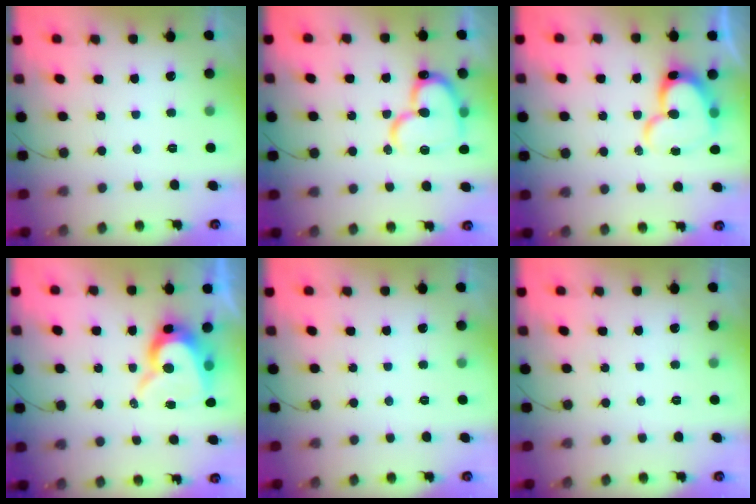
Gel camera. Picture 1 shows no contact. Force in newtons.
{"total": 18.4, "press": 18.3, "slide": 1.8}
{"total": 16.2, "press": 16.1, "slide": 1.4}
{"total": 11.4, "press": 11.3, "slide": 1.0}
{"total": 0.0}
{"total": 0.0}